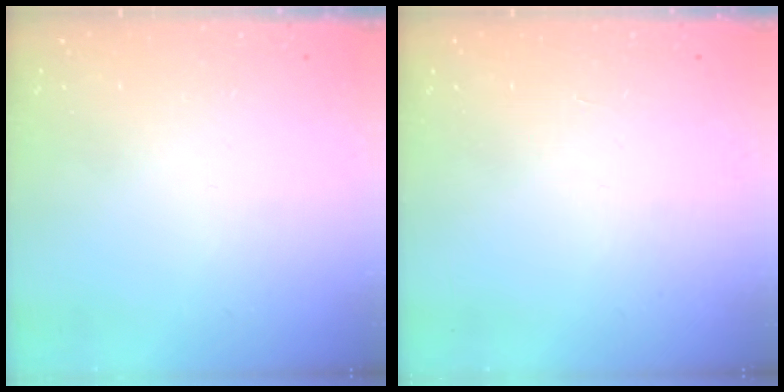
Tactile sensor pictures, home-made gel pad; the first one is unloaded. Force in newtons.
{"total": 0.0}